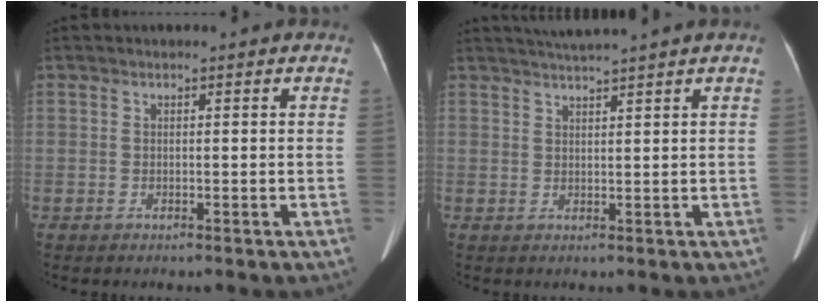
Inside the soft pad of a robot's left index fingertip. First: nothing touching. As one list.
[{"total": 4.2, "force": [3.6, -1.5, 1.6], "torque": [-0.024, 0.010, 0.065]}]